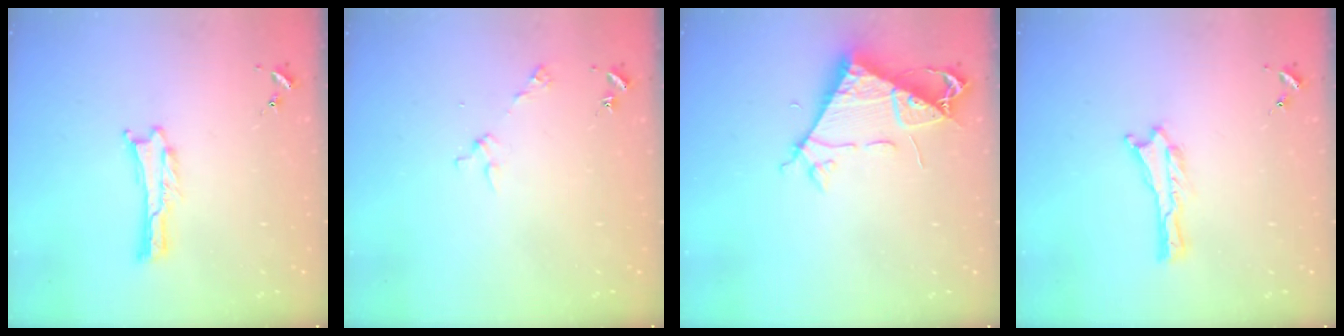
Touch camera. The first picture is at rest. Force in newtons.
{"total": 2.9, "press": 2.9, "slide": 0.2}
{"total": 7.5, "press": 7.5, "slide": 0.7}
{"total": 0.0}